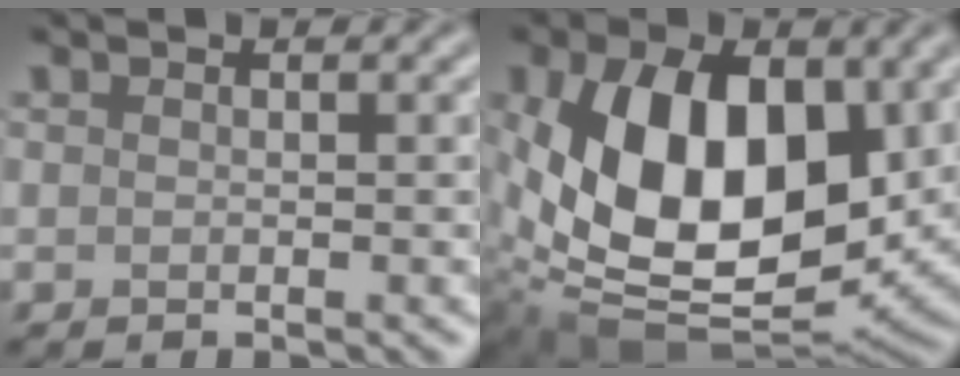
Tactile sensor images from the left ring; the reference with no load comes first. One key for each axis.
{"total": 14.3, "fx": 1.9, "fy": 8.7, "fz": 11.2, "tx": -0.203, "ty": -0.015, "tz": 0.037}